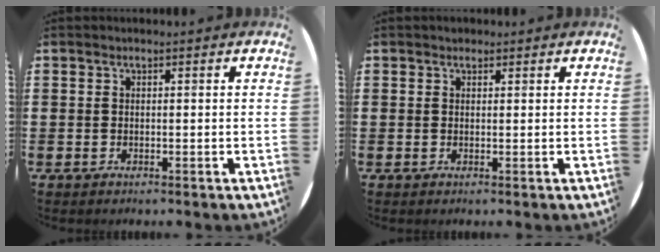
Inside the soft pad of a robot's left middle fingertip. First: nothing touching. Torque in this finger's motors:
{"motor_torque": [-0.32, -0.06, -0.01, 0.02]}